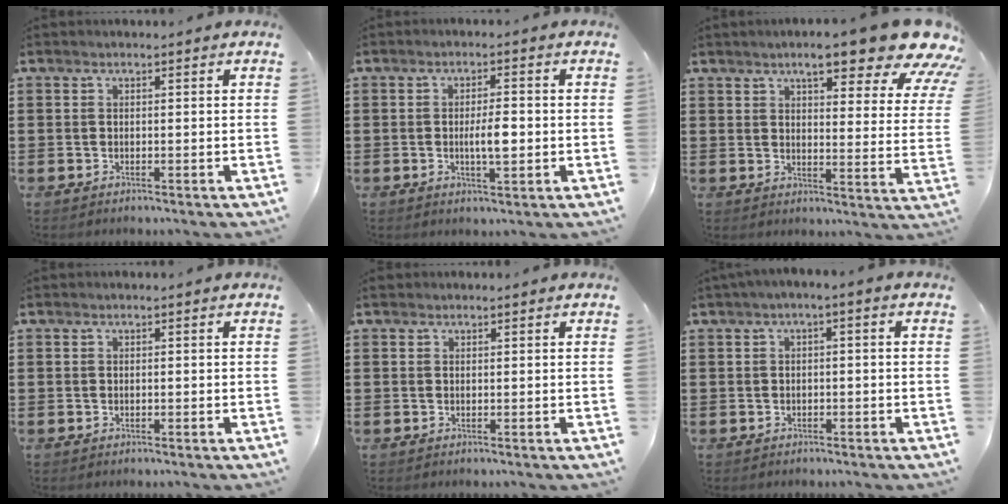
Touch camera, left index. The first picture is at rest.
{"total": 4.2, "force": [-0.5, 1.3, 3.9], "torque": [-0.078, 0.000, -0.012]}
{"total": 11.7, "force": [8.7, 1.9, 7.5], "torque": [-0.123, -0.041, 0.141]}
{"total": 0.0}
{"total": 0.6, "force": [0.4, 0.4, 0.2], "torque": [-0.005, 0.004, 0.008]}
{"total": 1.6, "force": [-1.1, 0.2, 1.2], "torque": [-0.019, 0.000, -0.022]}